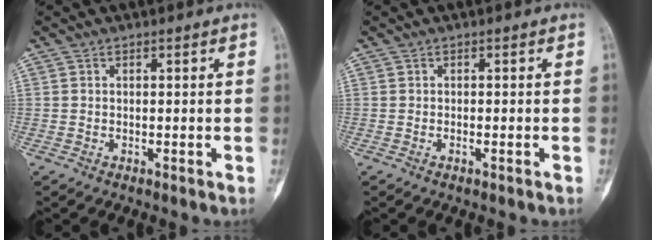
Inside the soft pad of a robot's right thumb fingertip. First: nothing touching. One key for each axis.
{"total": 0.7, "fx": -0.3, "fy": 0.1, "fz": 0.6, "tx": -0.014, "ty": 0.005, "tz": -0.004}